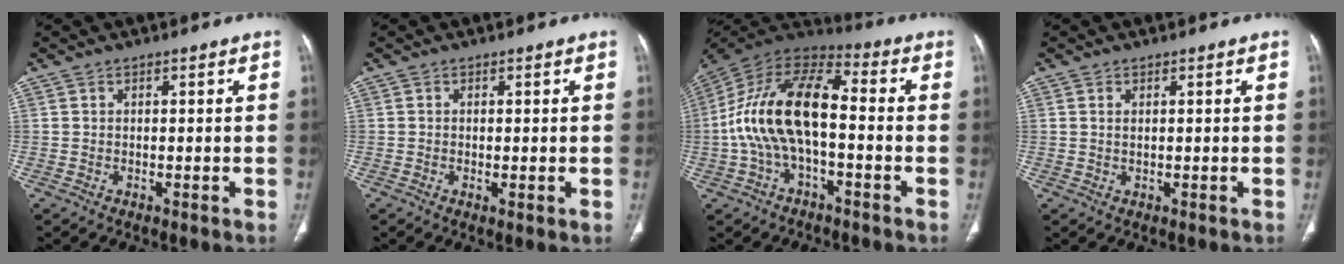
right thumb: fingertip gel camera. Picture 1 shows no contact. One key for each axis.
{"total": 1.4, "fx": -0.2, "fy": 0.3, "fz": 1.3, "tx": -0.031, "ty": -0.007, "tz": -0.003}
{"total": 17.7, "fx": -2.0, "fy": 8.7, "fz": 15.3, "tx": -0.298, "ty": 0.046, "tz": -0.044}
{"total": 0.9, "fx": 0.4, "fy": 0.3, "fz": 0.7, "tx": -0.019, "ty": 0.001, "tz": 0.010}